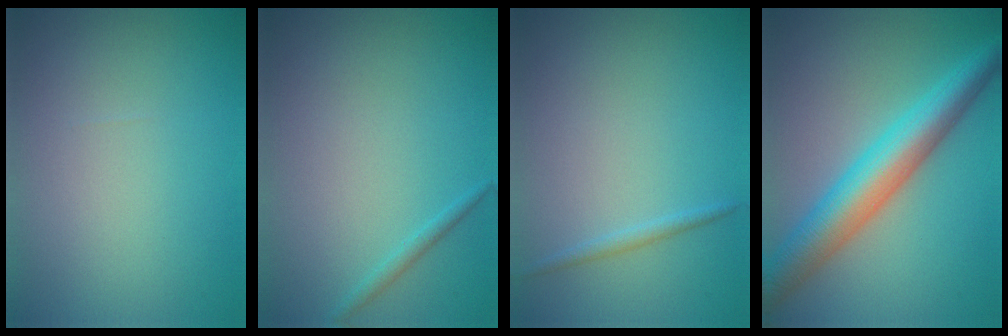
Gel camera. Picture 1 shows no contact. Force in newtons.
{"total": 0.8, "press": 0.8, "slide": 0.0}
{"total": 0.9, "press": 0.9, "slide": 0.0}
{"total": 7.2, "press": 7.2, "slide": 0.1}